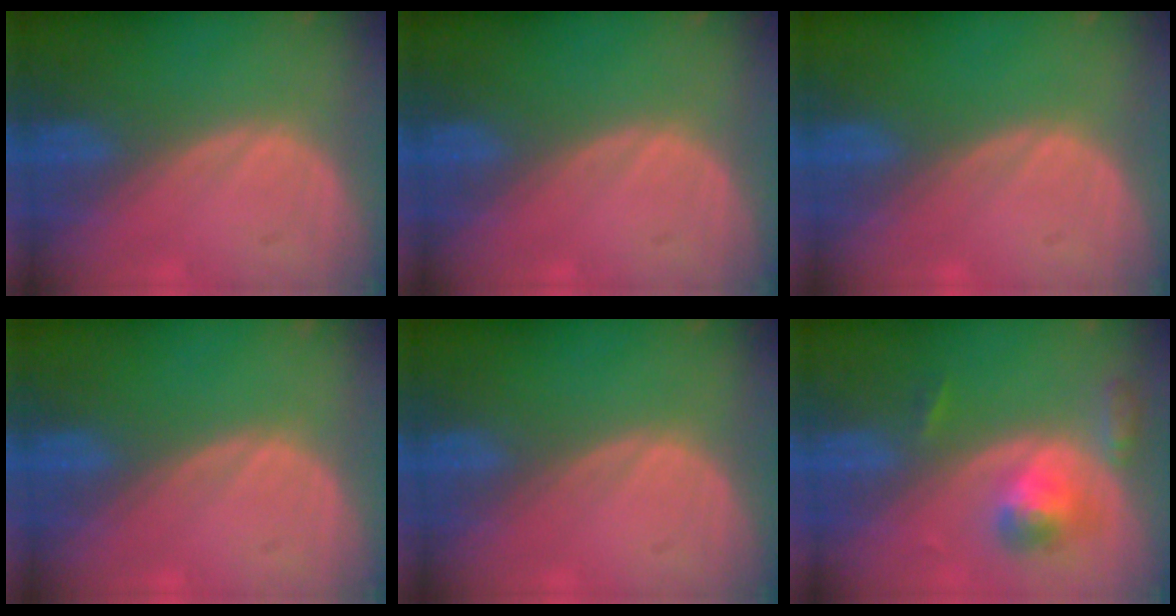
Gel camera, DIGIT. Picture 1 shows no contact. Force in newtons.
{"total": 0.0}
{"total": 0.0}
{"total": 0.0}
{"total": 0.0}
{"total": 5.3, "press": 4.9, "slide": 1.9}